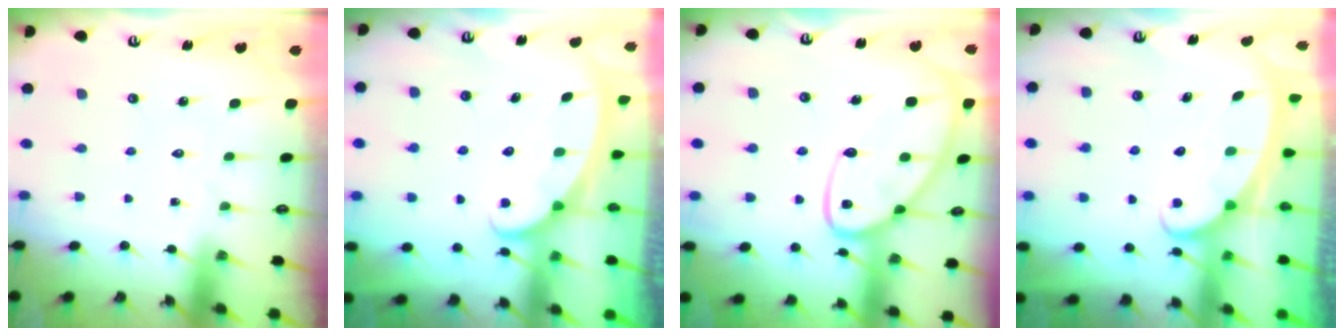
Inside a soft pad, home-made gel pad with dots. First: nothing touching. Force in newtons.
{"total": 2.4, "press": 2.4, "slide": 0.4}
{"total": 15.8, "press": 15.8, "slide": 1.2}
{"total": 2.3, "press": 2.3, "slide": 0.4}